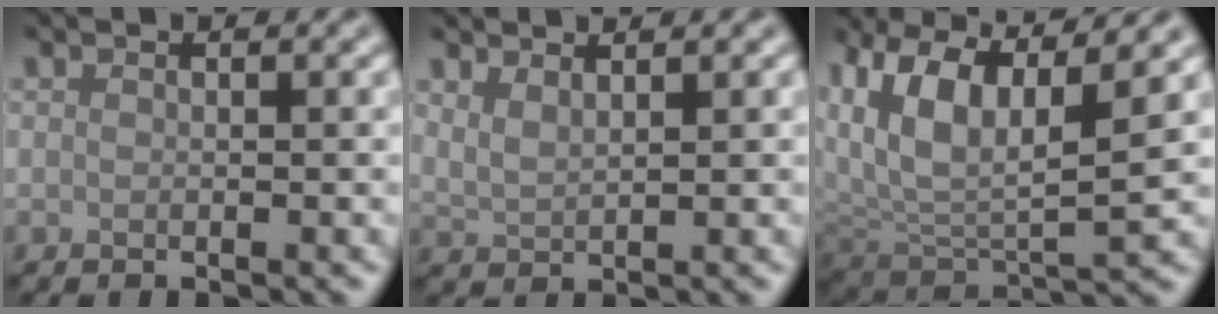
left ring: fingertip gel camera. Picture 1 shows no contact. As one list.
[{"total": 1.8, "force": [1.5, 0.5, 0.9], "torque": [-0.018, -0.001, 0.032]}, {"total": 10.0, "force": [4.3, 4.3, 7.9], "torque": [-0.150, 0.012, 0.078]}]